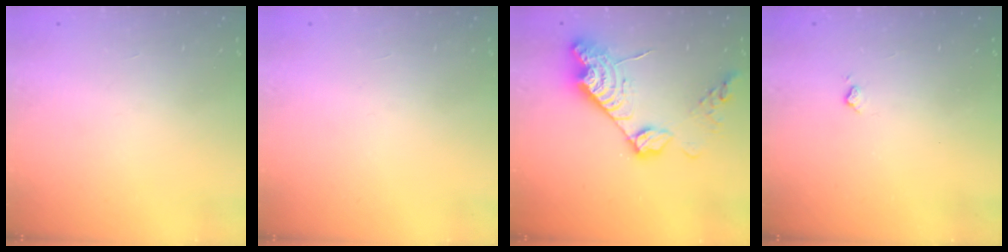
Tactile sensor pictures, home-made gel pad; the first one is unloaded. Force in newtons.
{"total": 0.0}
{"total": 16.6, "press": 16.5, "slide": 1.2}
{"total": 3.4, "press": 3.4, "slide": 0.6}